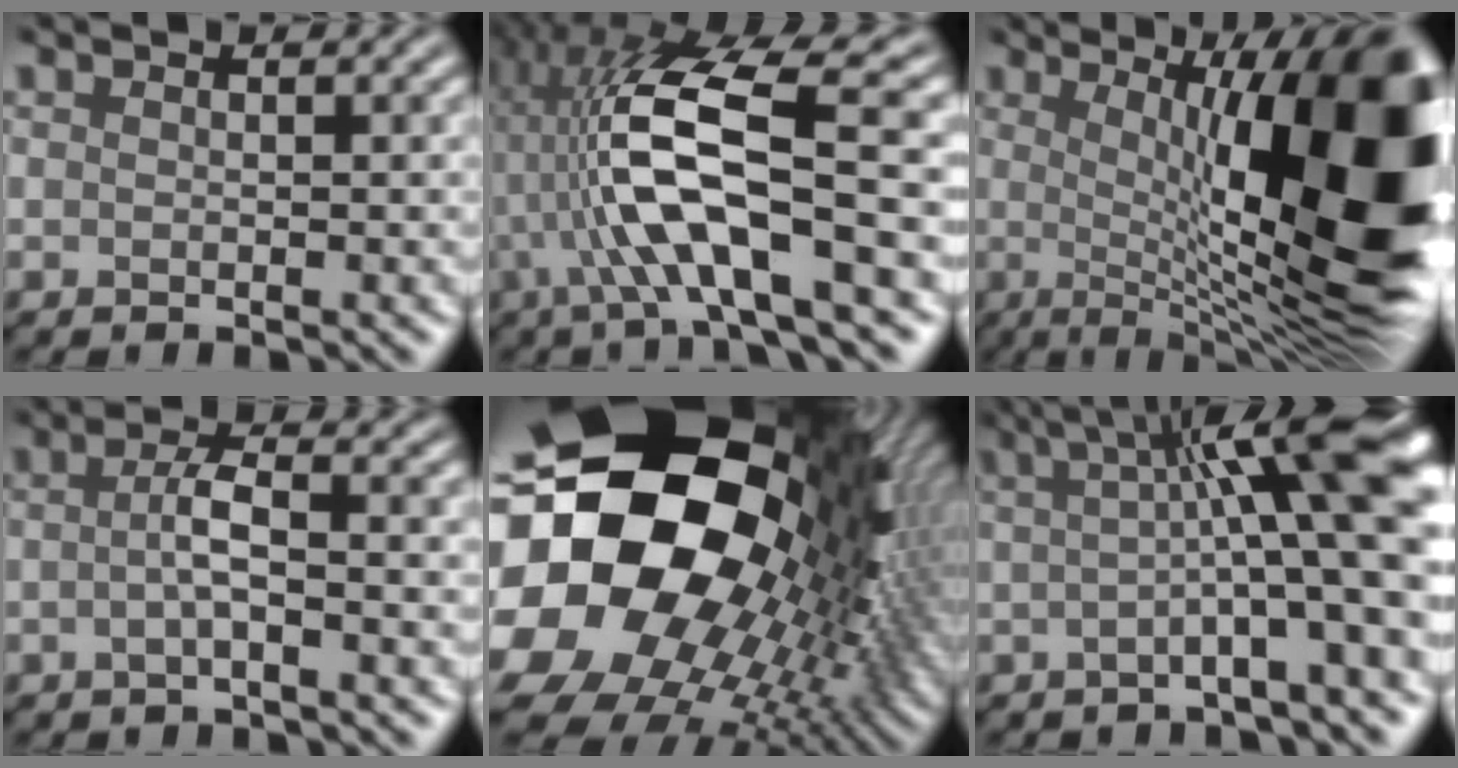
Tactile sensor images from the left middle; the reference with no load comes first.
{"total": 10.9, "force": [-1.2, 2.4, 10.5], "torque": [-0.223, 0.012, -0.007]}
{"total": 15.8, "force": [0.5, 4.2, 15.3], "torque": [-0.181, 0.010, 0.022]}
{"total": 1.8, "force": [-0.9, -0.4, 1.5], "torque": [-0.046, 0.002, -0.002]}
{"total": 22.8, "force": [1.2, 17.9, 14.2], "torque": [-0.278, -0.055, 0.014]}
{"total": 10.0, "force": [1.0, 1.5, 9.8], "torque": [-0.139, 0.021, 0.026]}